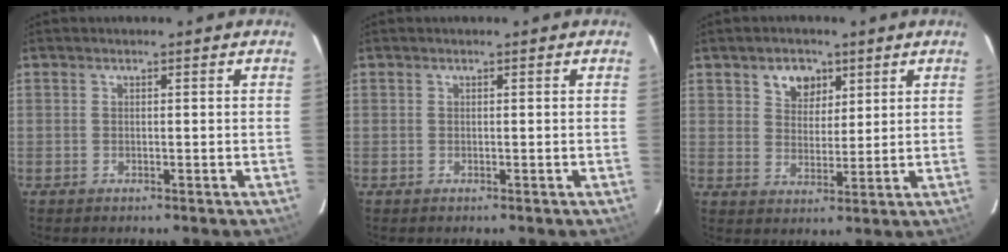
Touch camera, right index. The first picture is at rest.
{"total": 0.0}
{"total": 5.8, "force": [3.2, 4.2, 2.4], "torque": [-0.032, 0.008, 0.059]}